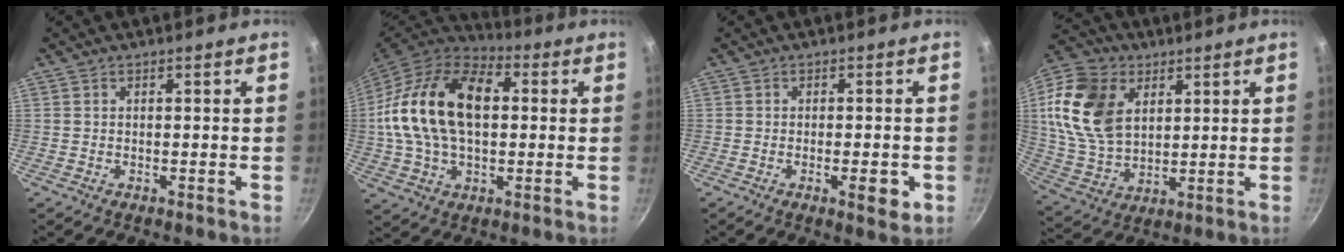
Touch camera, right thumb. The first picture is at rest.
{"total": 23.0, "force": [2.7, 14.3, 17.8], "torque": [-0.318, 0.031, 0.035]}
{"total": 4.8, "force": [-1.5, 1.7, 4.2], "torque": [-0.052, 0.004, -0.019]}
{"total": 17.4, "force": [5.2, 12.0, 11.4], "torque": [-0.201, -0.015, 0.105]}